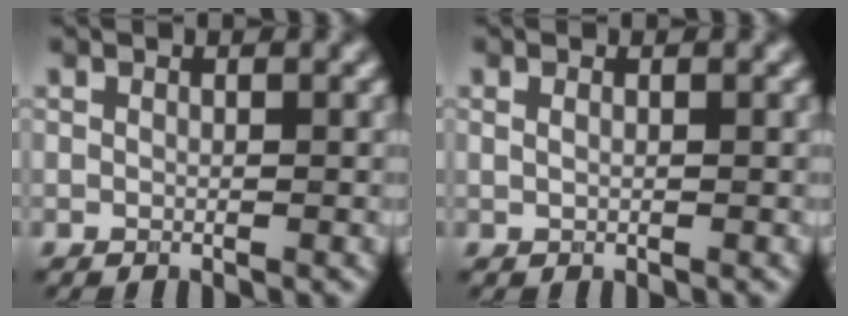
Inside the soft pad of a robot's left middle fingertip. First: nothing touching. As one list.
[{"total": 0.9, "force": [0.5, 0.4, 0.6], "torque": [-0.010, -0.006, 0.001]}]